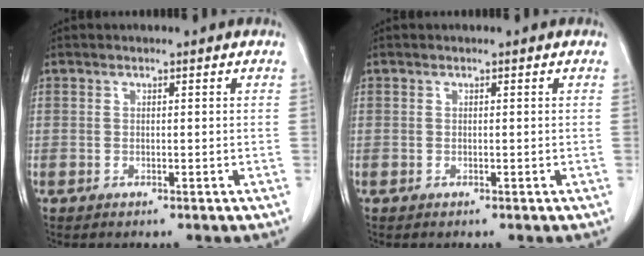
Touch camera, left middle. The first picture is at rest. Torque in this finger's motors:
{"motor_torque": [0.31, -0.46, 0.05, 0.01]}